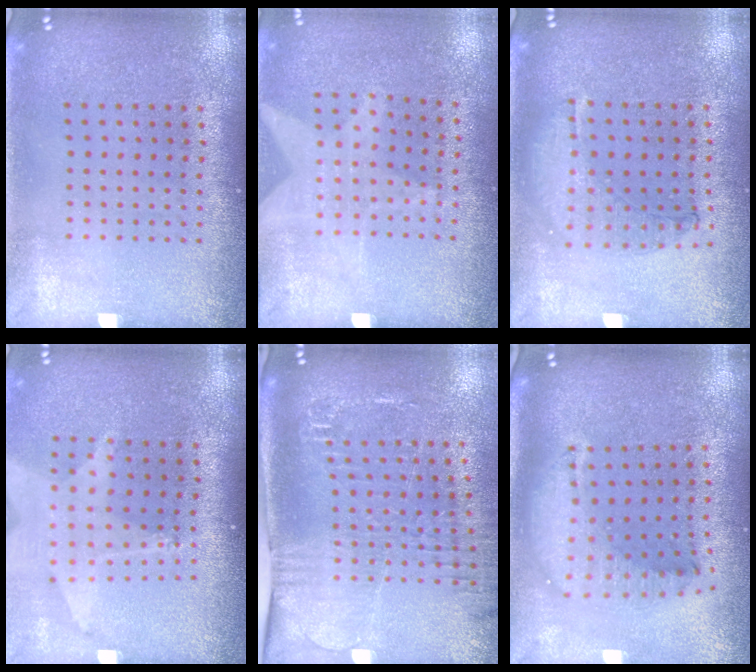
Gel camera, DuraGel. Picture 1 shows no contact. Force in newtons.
{"total": 1.1, "press": 0.8, "slide": 0.8}
{"total": 0.7, "press": 0.7, "slide": 0.2}
{"total": 1.8, "press": 1.5, "slide": 1.0}
{"total": 2.1, "press": 1.9, "slide": 0.9}
{"total": 2.1, "press": 1.7, "slide": 1.3}